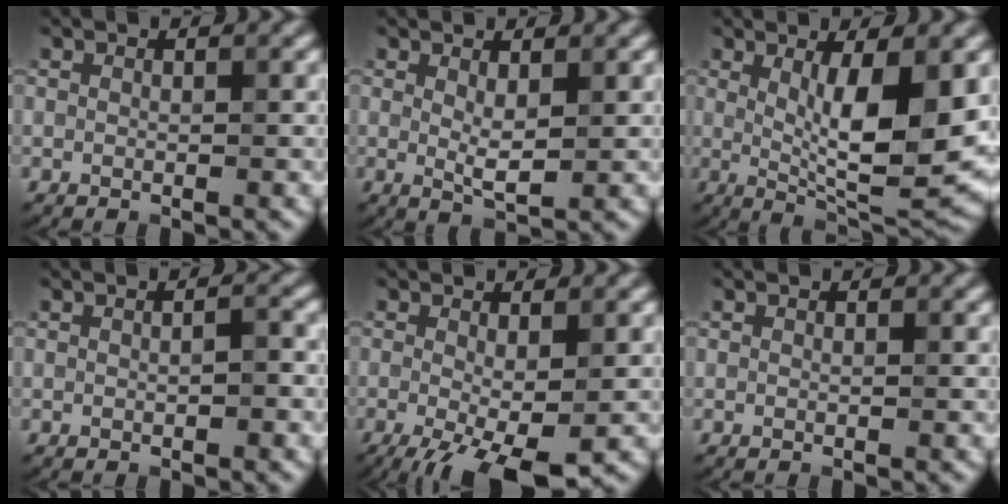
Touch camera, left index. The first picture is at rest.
{"total": 2.0, "force": [0.6, 0.6, 1.8], "torque": [-0.034, -0.008, 0.015]}
{"total": 8.9, "force": [1.1, 2.3, 8.5], "torque": [-0.128, -0.018, 0.028]}
{"total": 1.3, "force": [-0.1, 0.3, 1.3], "torque": [-0.018, 0.002, 0.000]}
{"total": 5.8, "force": [-2.3, 1.6, 5.0], "torque": [-0.089, -0.014, -0.035]}
{"total": 0.0}